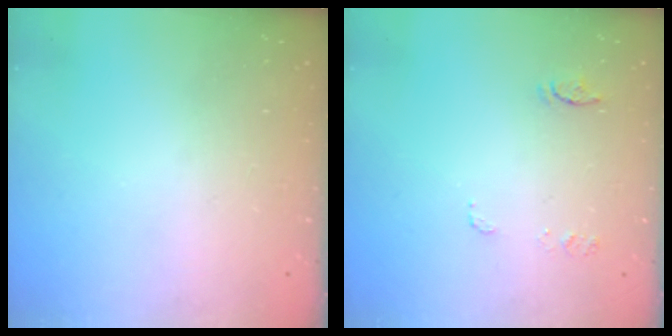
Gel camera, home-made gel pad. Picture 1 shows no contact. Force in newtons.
{"total": 6.9, "press": 6.9, "slide": 0.5}